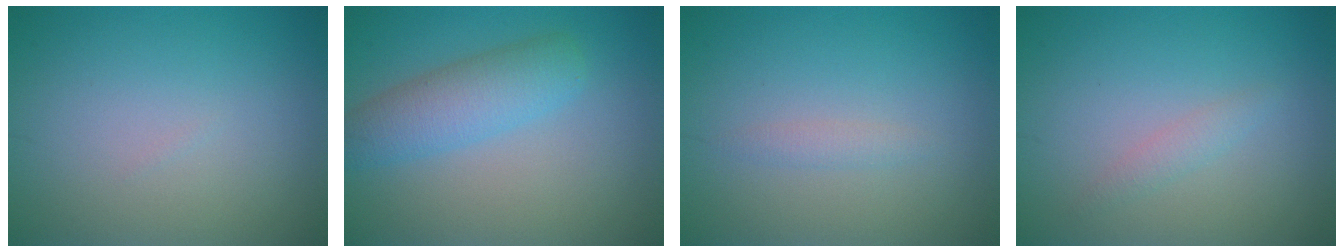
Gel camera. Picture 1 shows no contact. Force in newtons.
{"total": 4.2, "press": 4.2, "slide": 0.1}
{"total": 0.9, "press": 0.9, "slide": 0.0}
{"total": 1.1, "press": 1.1, "slide": 0.0}